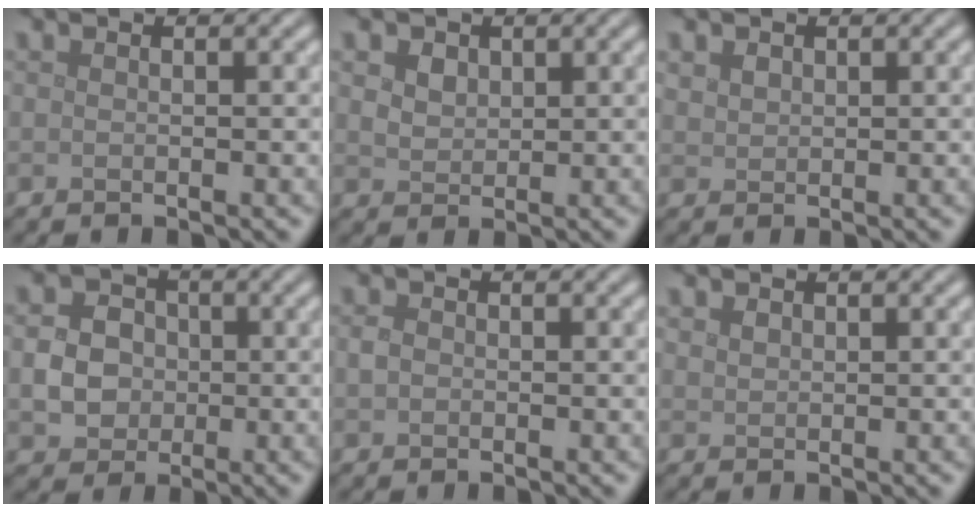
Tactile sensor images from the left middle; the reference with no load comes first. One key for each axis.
{"total": 2.9, "fx": 1.6, "fy": 2.0, "fz": 1.4, "tx": -0.038, "ty": 0.007, "tz": 0.028}
{"total": 1.2, "fx": 0.7, "fy": 0.9, "fz": 0.4, "tx": -0.010, "ty": 0.001, "tz": 0.016}
{"total": 3.5, "fx": -0.4, "fy": 3.1, "fz": 1.6, "tx": -0.026, "ty": 0.001, "tz": -0.008}
{"total": 0.9, "fx": -0.1, "fy": 0.8, "fz": 0.4, "tx": -0.008, "ty": -0.001, "tz": -0.005}
{"total": 0.9, "fx": 0.5, "fy": 0.6, "fz": 0.3, "tx": -0.007, "ty": 0.000, "tz": 0.012}